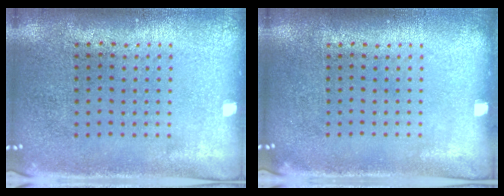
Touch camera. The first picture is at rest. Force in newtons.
{"total": 0.0}